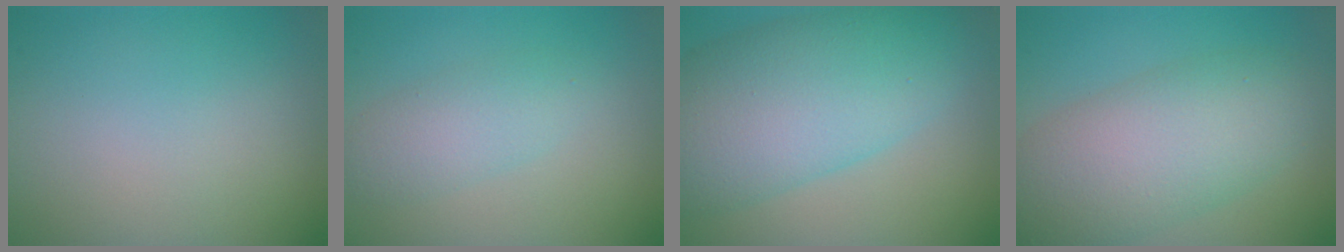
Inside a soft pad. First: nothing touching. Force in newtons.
{"total": 2.9, "press": 2.9, "slide": 0.1}
{"total": 10.9, "press": 10.9, "slide": 0.2}
{"total": 8.3, "press": 8.2, "slide": 0.7}